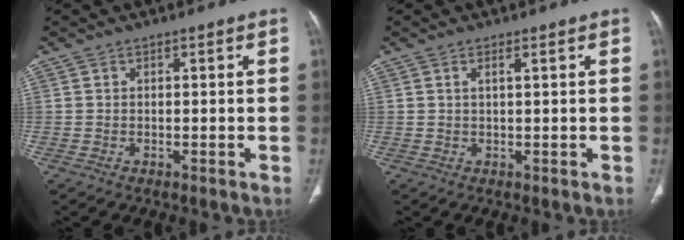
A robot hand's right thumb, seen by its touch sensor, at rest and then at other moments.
{"total": 1.2, "force": [0.6, 0.0, 1.0], "torque": [-0.025, 0.000, 0.011]}